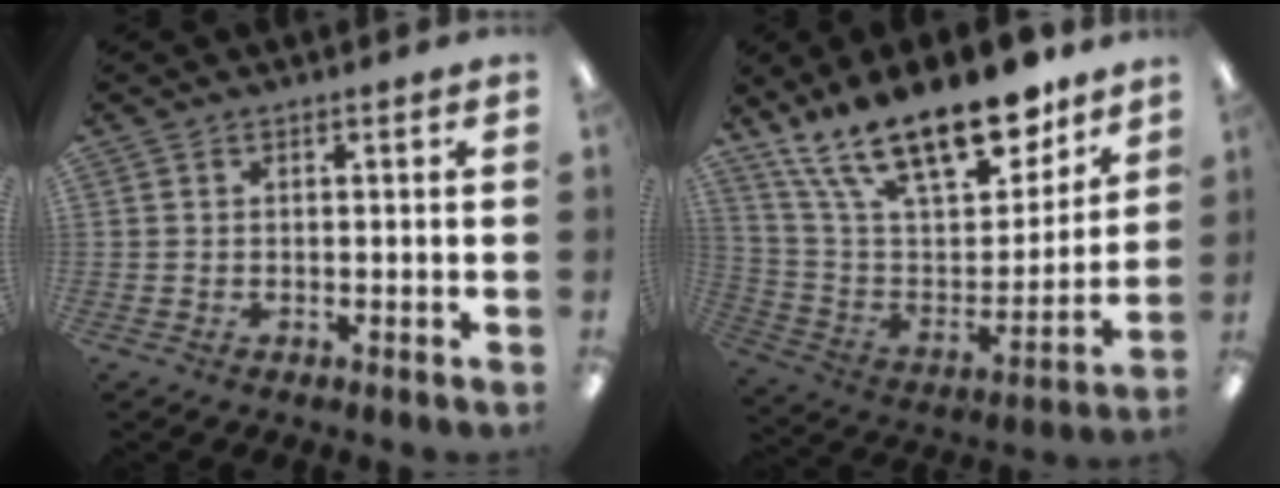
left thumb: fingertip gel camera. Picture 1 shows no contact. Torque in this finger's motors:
{"motor_torque": [0.90, 0.58, 1.41, -1.36, 0.15]}